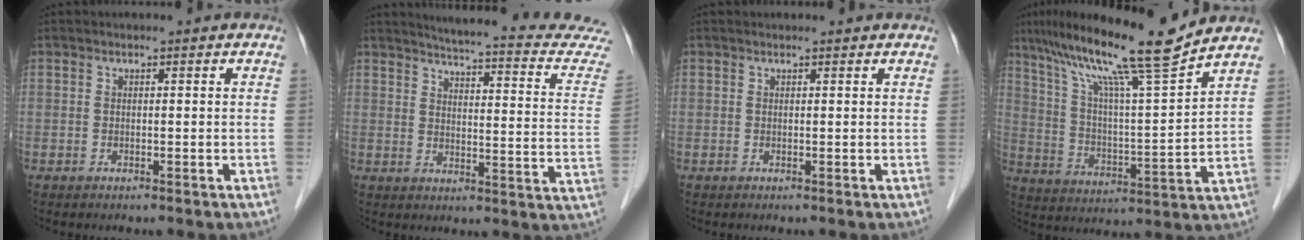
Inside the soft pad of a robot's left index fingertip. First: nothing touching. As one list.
[{"total": 20.8, "force": [19.5, 0.6, 7.0], "torque": [-0.089, -0.100, 0.212]}, {"total": 1.3, "force": [1.2, 0.1, 0.3], "torque": [-0.010, 0.006, 0.011]}, {"total": 16.2, "force": [12.5, -1.3, 10.2], "torque": [-0.174, 0.003, 0.208]}]